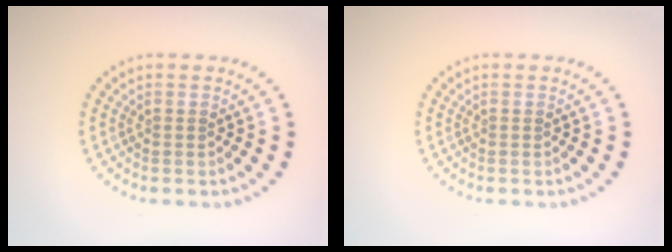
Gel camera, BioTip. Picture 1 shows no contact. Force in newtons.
{"total": 0.0}